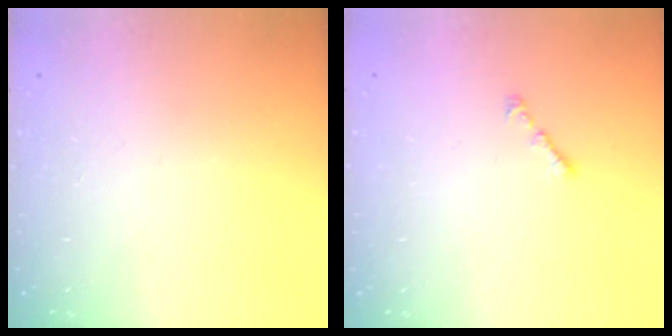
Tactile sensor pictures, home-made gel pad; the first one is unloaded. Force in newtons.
{"total": 0.9, "press": 0.8, "slide": 0.5}